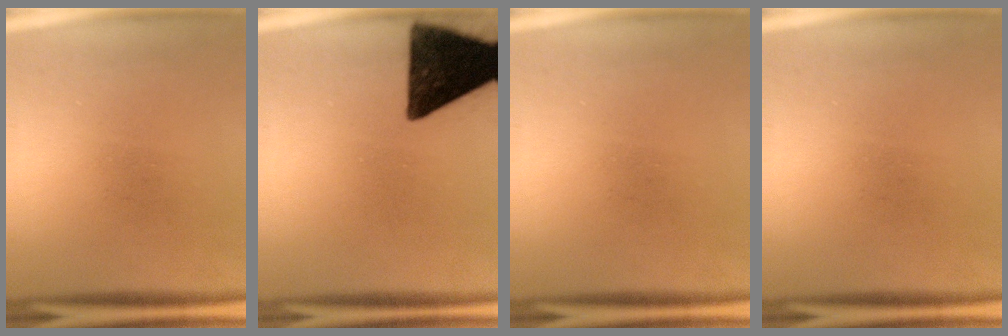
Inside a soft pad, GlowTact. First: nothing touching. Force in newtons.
{"total": 16.1}
{"total": 0.0}
{"total": 0.0}